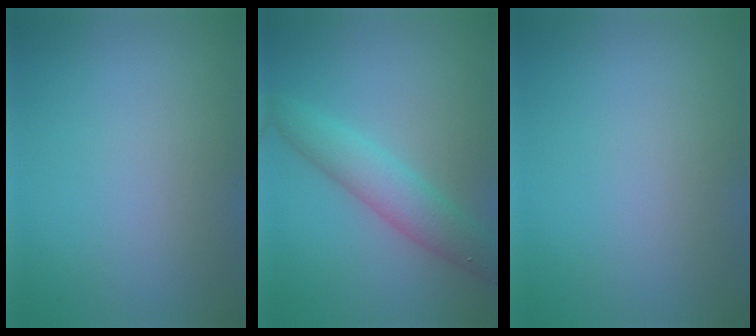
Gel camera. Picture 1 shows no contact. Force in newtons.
{"total": 3.9, "press": 3.9, "slide": 0.0}
{"total": 0.0}